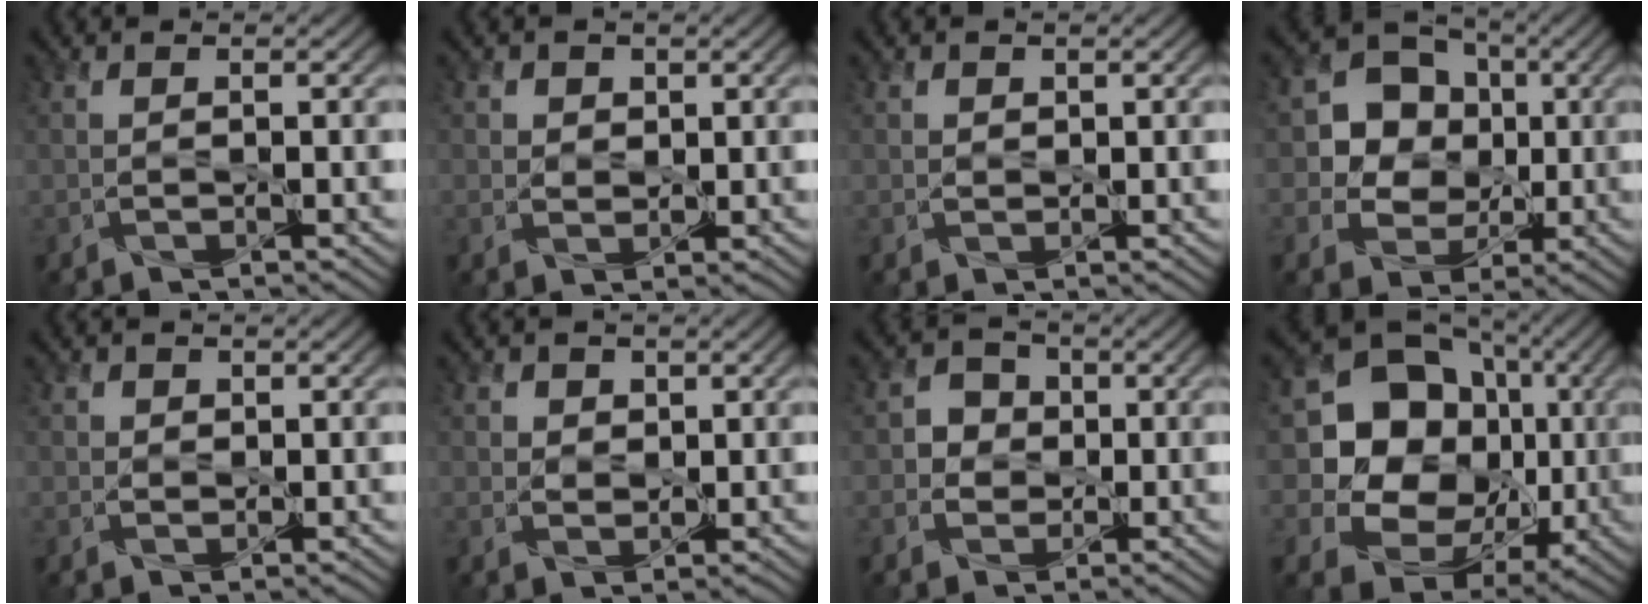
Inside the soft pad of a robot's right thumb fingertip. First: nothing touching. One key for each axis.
{"total": 2.3, "fx": 1.1, "fy": 1.9, "fz": 0.8, "tx": -0.019, "ty": -0.008, "tz": 0.018}
{"total": 0.9, "fx": 0.5, "fy": 0.8, "fz": 0.2, "tx": -0.006, "ty": -0.004, "tz": 0.010}
{"total": 9.7, "fx": 0.9, "fy": 8.5, "fz": 4.5, "tx": -0.094, "ty": 0.010, "tz": 0.006}
{"total": 1.3, "fx": 0.5, "fy": 1.1, "fz": 0.3, "tx": -0.006, "ty": -0.004, "tz": 0.007}
{"total": 2.8, "fx": 1.3, "fy": 2.3, "fz": 1.0, "tx": -0.026, "ty": -0.010, "tz": 0.026}
{"total": 3.3, "fx": -0.1, "fy": 3.1, "fz": 1.1, "tx": -0.018, "ty": 0.001, "tz": -0.014}
{"total": 19.4, "fx": 2.5, "fy": 16.9, "fz": 9.1, "tx": -0.217, "ty": 0.011, "tz": 0.049}